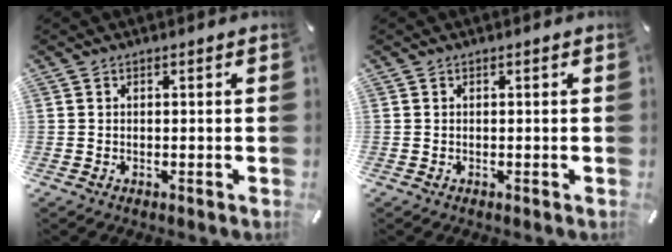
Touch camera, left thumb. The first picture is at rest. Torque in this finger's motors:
{"motor_torque": [-0.06, -0.03, 0.00, 0.02, 0.00]}